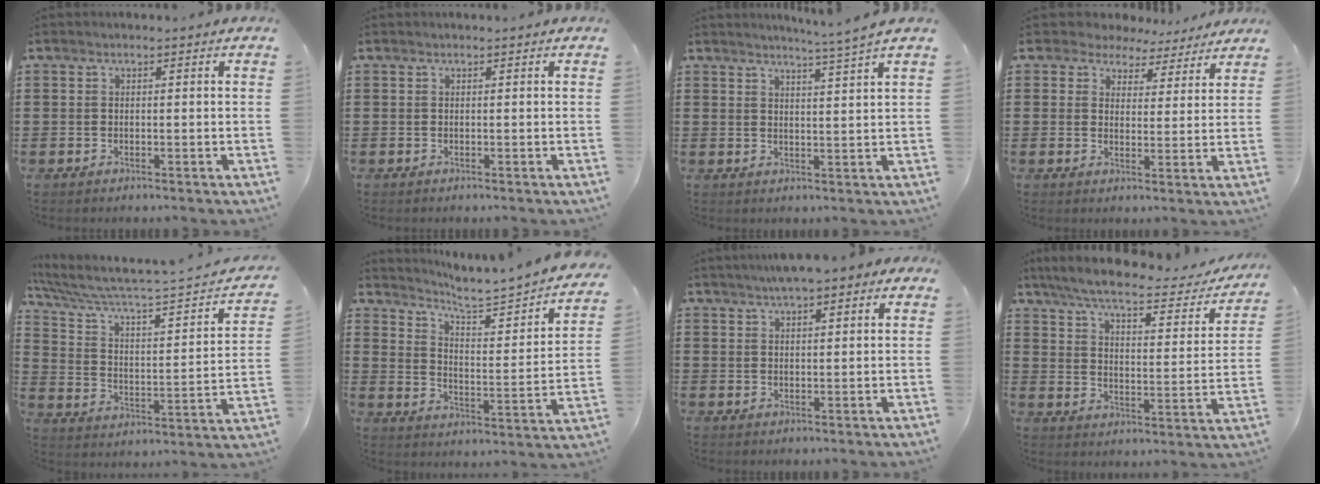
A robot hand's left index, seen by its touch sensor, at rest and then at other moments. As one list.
[{"total": 0.0}, {"total": 3.6, "force": [3.2, -1.3, 1.1], "torque": [-0.030, -0.018, 0.054]}, {"total": 4.4, "force": [3.8, 2.2, 0.5], "torque": [-0.033, -0.011, 0.068]}, {"total": 4.3, "force": [3.4, 0.3, 2.7], "torque": [-0.074, -0.041, 0.047]}, {"total": 4.6, "force": [4.4, 0.3, 1.5], "torque": [-0.047, -0.043, 0.064]}, {"total": 3.0, "force": [2.2, 0.7, 2.0], "torque": [-0.043, 0.005, 0.039]}, {"total": 6.8, "force": [5.7, 0.4, 3.6], "torque": [-0.094, -0.037, 0.096]}]